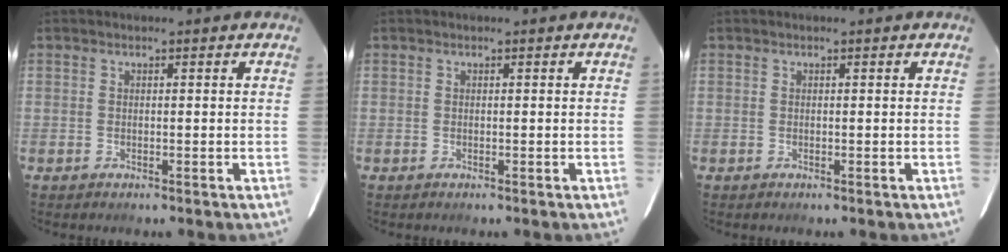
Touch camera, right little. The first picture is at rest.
{"total": 0.0}
{"total": 0.0}